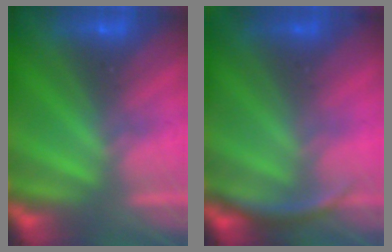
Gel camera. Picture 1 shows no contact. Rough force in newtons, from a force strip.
{"total": 2.9}